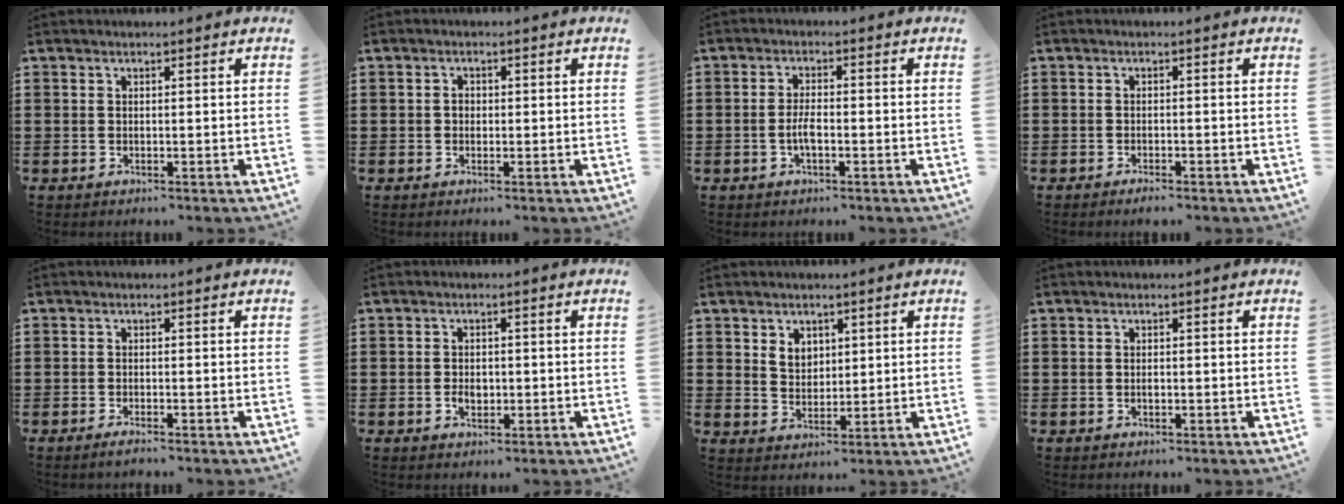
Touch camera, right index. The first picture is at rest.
{"total": 1.0, "force": [-0.1, 0.8, 0.5], "torque": [-0.012, 0.003, -0.003]}
{"total": 3.2, "force": [-0.9, 1.1, 2.9], "torque": [-0.068, -0.002, -0.021]}
{"total": 1.0, "force": [-1.0, 0.1, 0.3], "torque": [-0.009, -0.003, -0.018]}
{"total": 1.0, "force": [-0.9, 0.0, 0.5], "torque": [-0.011, -0.004, -0.016]}
{"total": 2.2, "force": [-0.4, 1.5, 1.6], "torque": [-0.031, 0.004, -0.009]}
{"total": 3.3, "force": [1.8, 2.5, 1.1], "torque": [-0.031, 0.010, 0.033]}
{"total": 0.9, "force": [-0.2, 0.5, 0.8], "torque": [-0.017, -0.003, -0.003]}